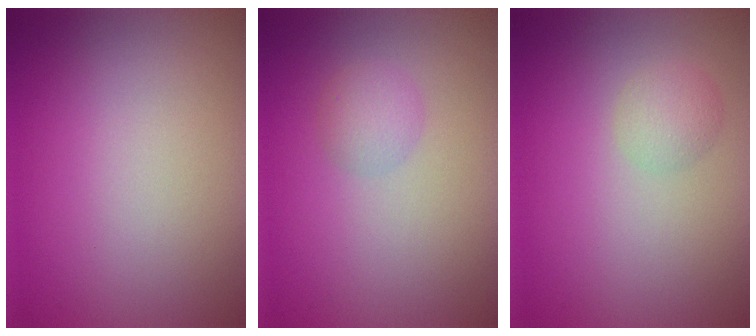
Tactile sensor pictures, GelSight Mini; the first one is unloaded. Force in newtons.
{"total": 1.7, "press": 1.7, "slide": 0.1}
{"total": 1.7, "press": 1.7, "slide": 0.1}